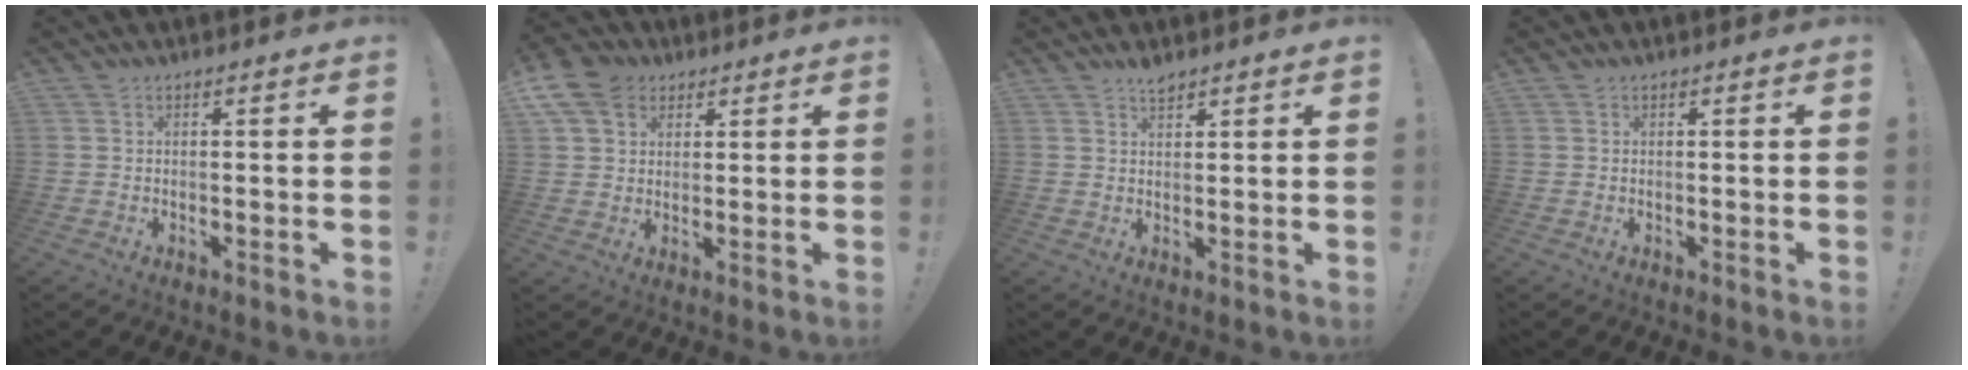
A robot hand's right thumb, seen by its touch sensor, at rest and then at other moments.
{"total": 10.3, "force": [4.9, 7.6, 4.9], "torque": [-0.092, -0.013, 0.098]}
{"total": 2.6, "force": [2.3, 0.8, 1.0], "torque": [-0.006, -0.017, 0.038]}
{"total": 0.0}